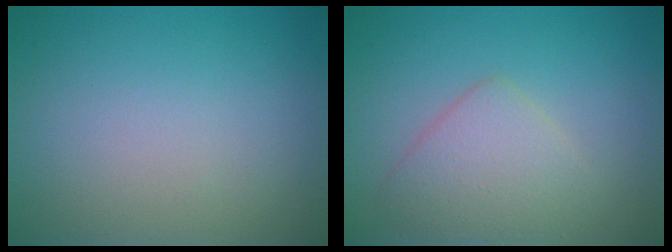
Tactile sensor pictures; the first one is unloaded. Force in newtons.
{"total": 3.4, "press": 3.4, "slide": 0.1}